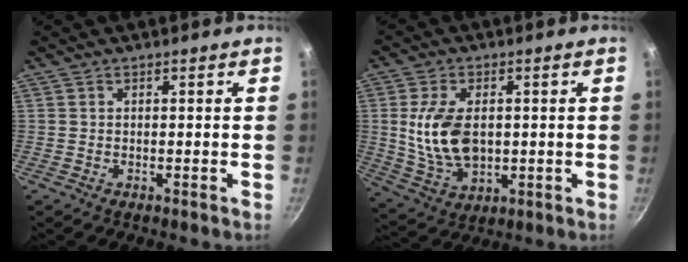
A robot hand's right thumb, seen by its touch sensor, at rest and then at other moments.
{"total": 12.4, "force": [0.7, 7.6, 9.8], "torque": [-0.176, -0.011, 0.022]}